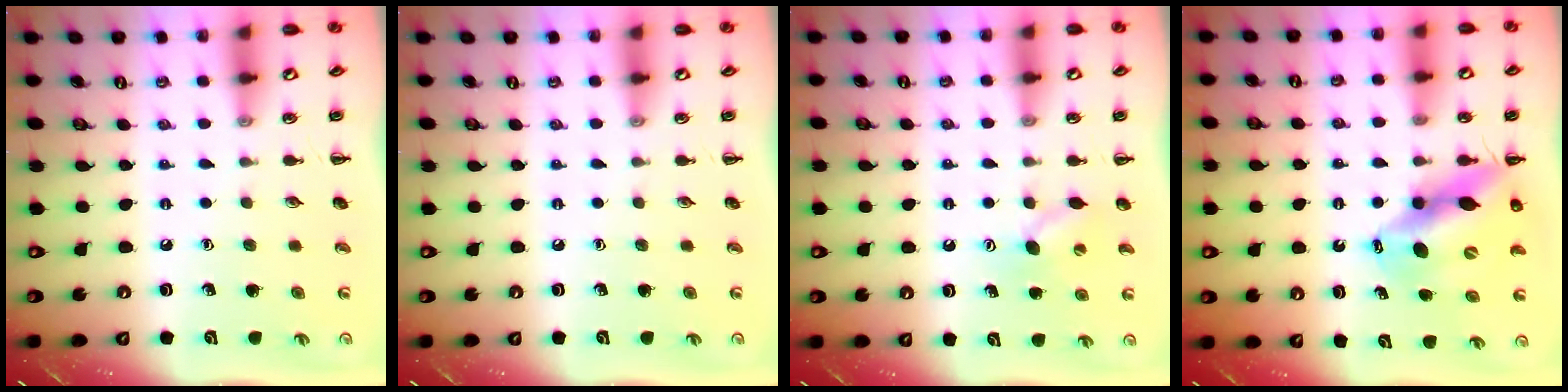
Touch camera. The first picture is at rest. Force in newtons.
{"total": 0.0}
{"total": 7.8, "press": 7.7, "slide": 1.1}
{"total": 13.6, "press": 13.1, "slide": 3.5}